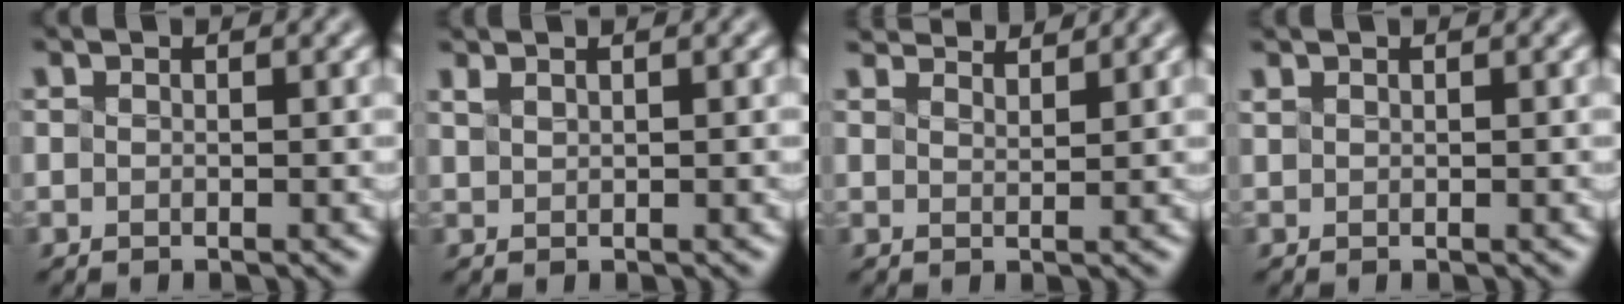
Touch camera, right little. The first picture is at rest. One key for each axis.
{"total": 1.9, "fx": 1.6, "fy": 0.7, "fz": 0.8, "tx": -0.014, "ty": 0.023, "tz": 0.030}
{"total": 3.8, "fx": 3.7, "fy": 0.3, "fz": 0.7, "tx": -0.001, "ty": 0.024, "tz": 0.045}
{"total": 1.9, "fx": 1.2, "fy": 0.9, "fz": 1.0, "tx": -0.012, "ty": 0.022, "tz": 0.018}